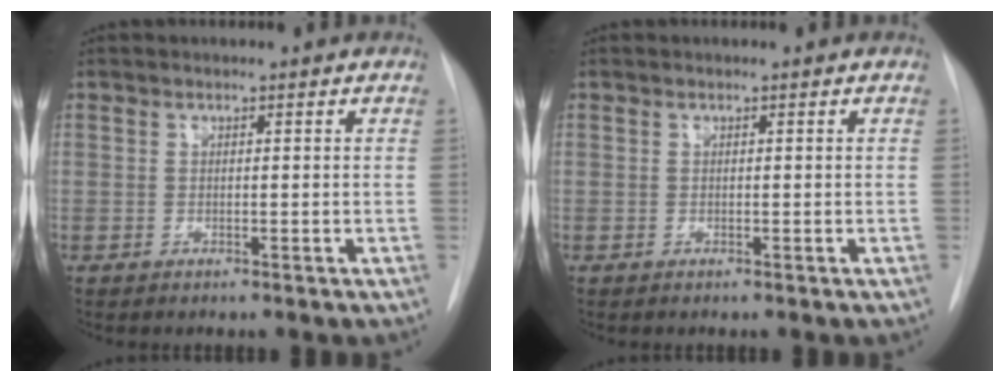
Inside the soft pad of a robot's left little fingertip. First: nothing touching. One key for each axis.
{"total": 0.0}